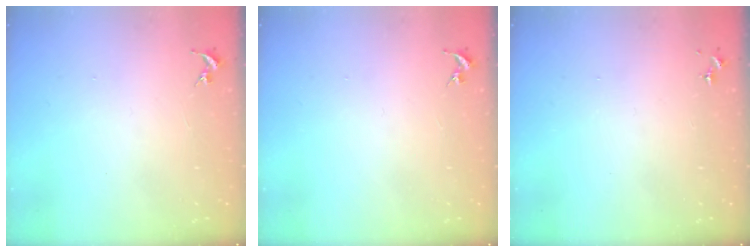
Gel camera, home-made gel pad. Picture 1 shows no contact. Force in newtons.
{"total": 0.0}
{"total": 0.0}